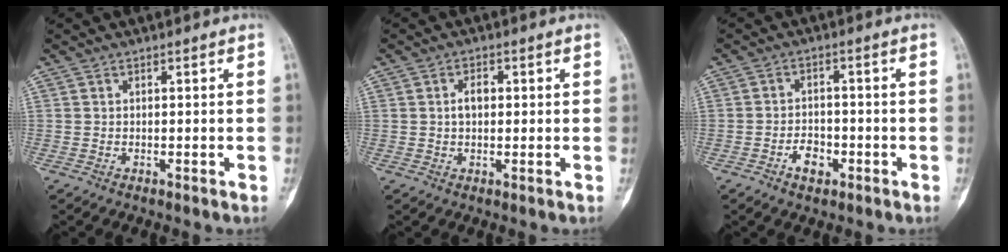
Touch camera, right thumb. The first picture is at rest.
{"total": 2.8, "force": [0.3, 1.9, 2.0], "torque": [-0.027, 0.011, 0.002]}
{"total": 4.4, "force": [-2.2, 2.8, 2.6], "torque": [-0.024, 0.020, -0.040]}